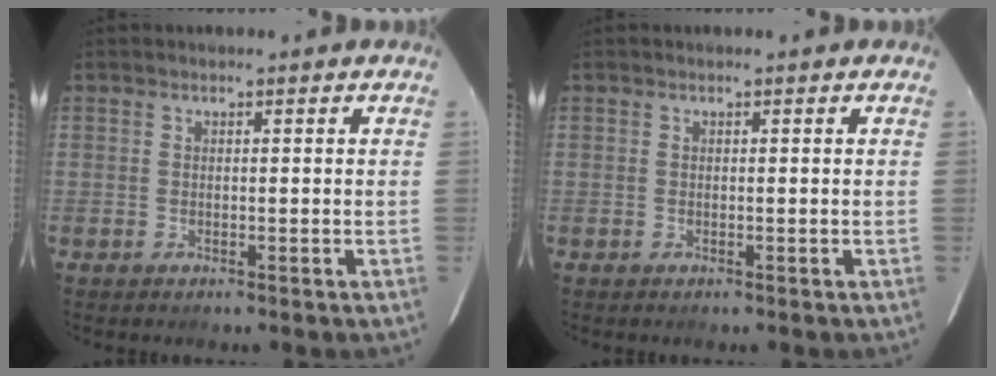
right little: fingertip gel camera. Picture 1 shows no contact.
{"total": 0.0}